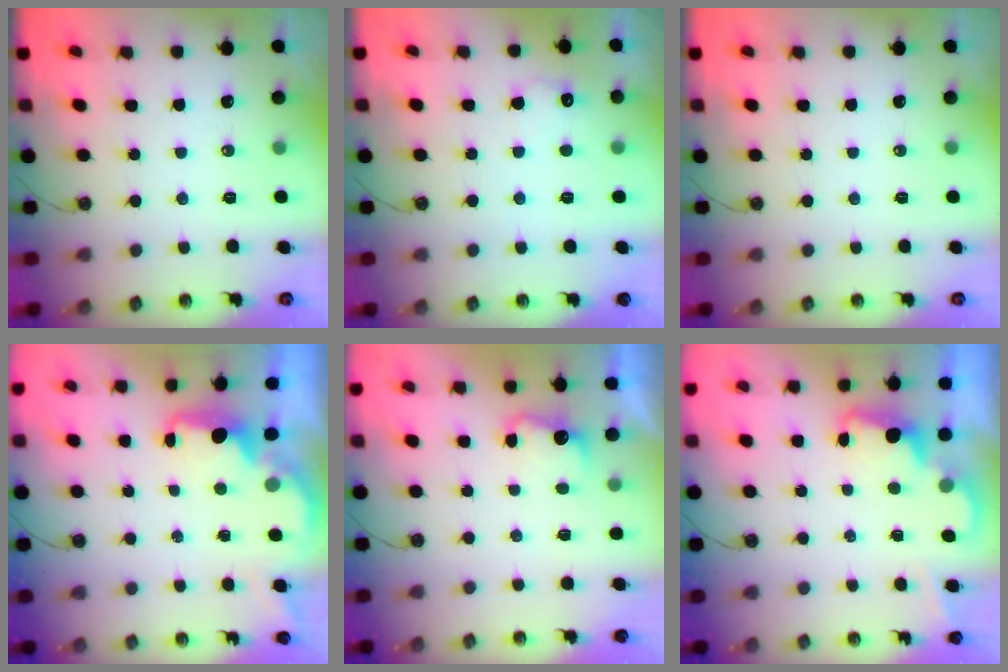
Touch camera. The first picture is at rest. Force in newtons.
{"total": 6.7, "press": 6.5, "slide": 1.2}
{"total": 0.0}
{"total": 2.2, "press": 2.0, "slide": 0.8}
{"total": 3.9, "press": 3.7, "slide": 1.1}
{"total": 2.5, "press": 2.4, "slide": 0.5}